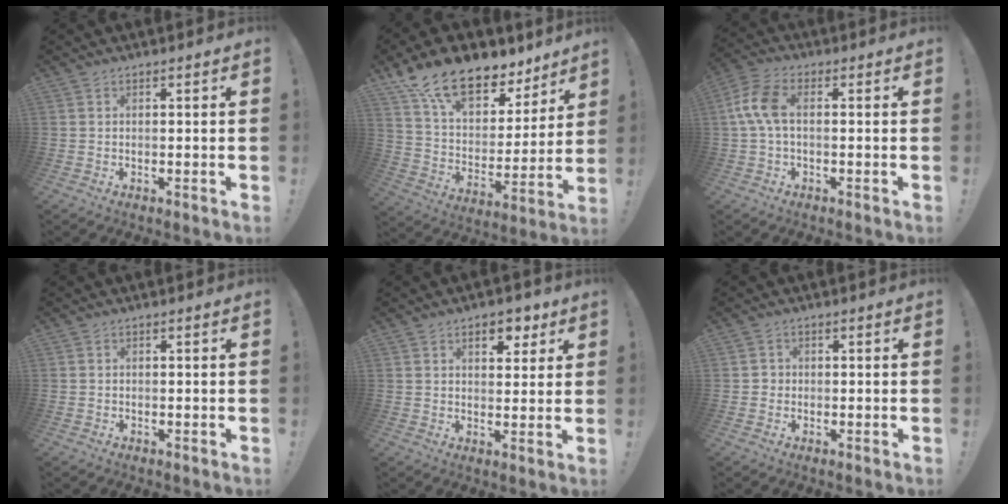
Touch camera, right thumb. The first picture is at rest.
{"total": 18.0, "force": [13.4, 8.5, 8.6], "torque": [-0.153, -0.092, 0.245]}
{"total": 8.0, "force": [0.6, 3.7, 7.1], "torque": [-0.151, 0.007, 0.016]}
{"total": 0.6, "force": [-0.2, 0.5, -0.2], "torque": [0.003, 0.003, -0.003]}
{"total": 6.8, "force": [3.6, 4.2, 4.0], "torque": [-0.038, -0.012, 0.058]}
{"total": 1.8, "force": [-0.5, 1.7, 0.6], "torque": [-0.006, 0.005, -0.010]}